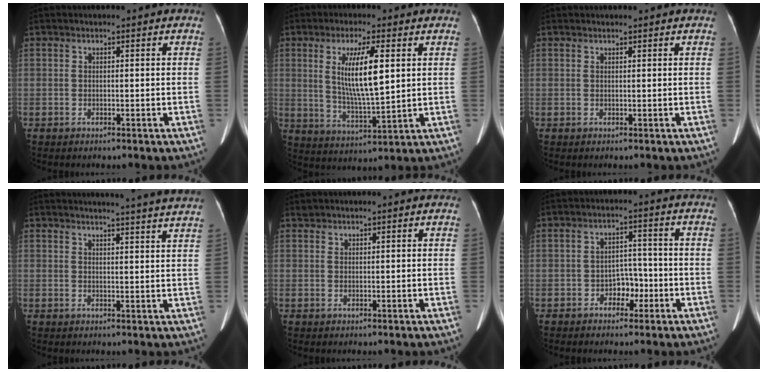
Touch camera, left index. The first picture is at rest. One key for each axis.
{"total": 9.2, "fx": 2.1, "fy": 1.1, "fz": 8.9, "tx": -0.168, "ty": -0.016, "tz": 0.046}
{"total": 1.7, "fx": 1.5, "fy": 0.1, "fz": 0.7, "tx": -0.008, "ty": 0.009, "tz": 0.020}
{"total": 13.2, "fx": 12.5, "fy": -1.5, "fz": 4.0, "tx": -0.051, "ty": -0.055, "tz": 0.132}
{"total": 1.1, "fx": 1.0, "fy": 0.2, "fz": 0.2, "tx": -0.003, "ty": 0.013, "tz": 0.026}
{"total": 3.6, "fx": -2.1, "fy": 2.1, "fz": 1.9, "tx": -0.019, "ty": 0.002, "tz": -0.032}